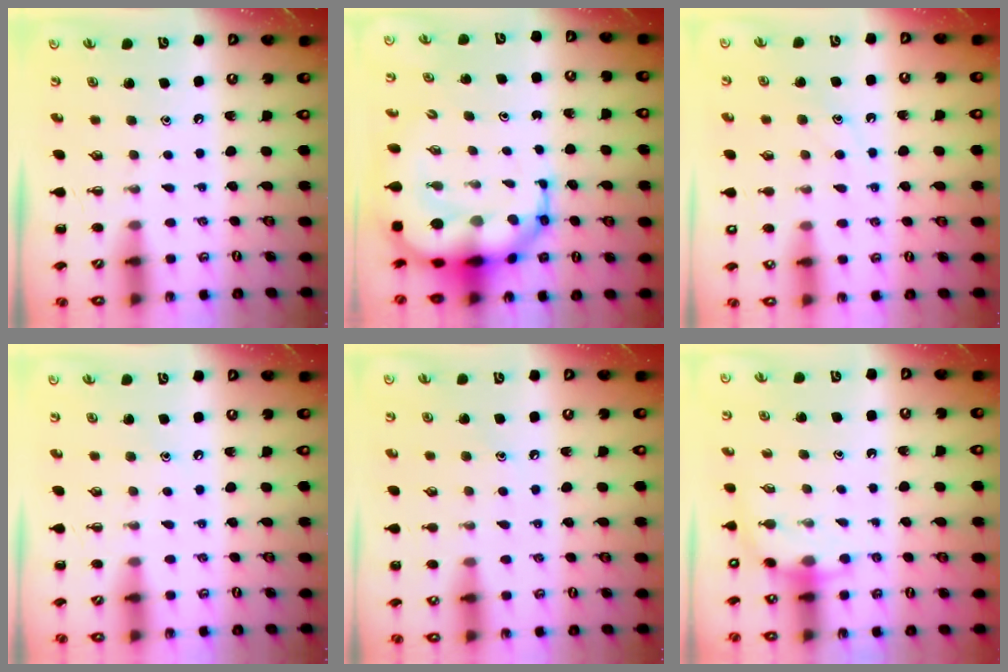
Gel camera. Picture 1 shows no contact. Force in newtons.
{"total": 12.5, "press": 12.0, "slide": 3.7}
{"total": 9.7, "press": 9.6, "slide": 1.2}
{"total": 4.6, "press": 4.4, "slide": 1.3}
{"total": 6.7, "press": 6.4, "slide": 1.8}
{"total": 5.3, "press": 5.3, "slide": 0.5}